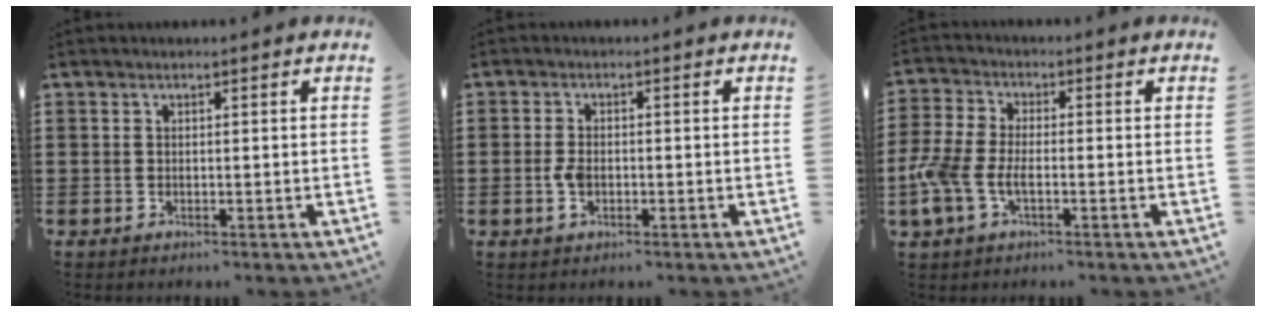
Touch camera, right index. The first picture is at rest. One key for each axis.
{"total": 2.8, "fx": -0.7, "fy": 1.5, "fz": 2.2, "tx": -0.057, "ty": -0.004, "tz": -0.016}
{"total": 5.7, "fx": -2.1, "fy": 2.6, "fz": 4.6, "tx": -0.127, "ty": -0.010, "tz": -0.048}